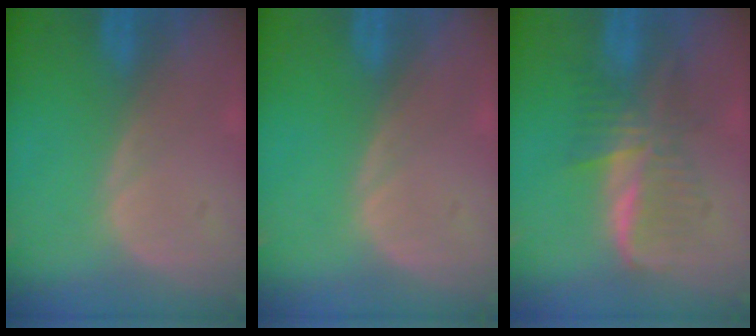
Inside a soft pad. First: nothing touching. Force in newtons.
{"total": 0.0}
{"total": 6.0, "press": 5.9, "slide": 0.7}